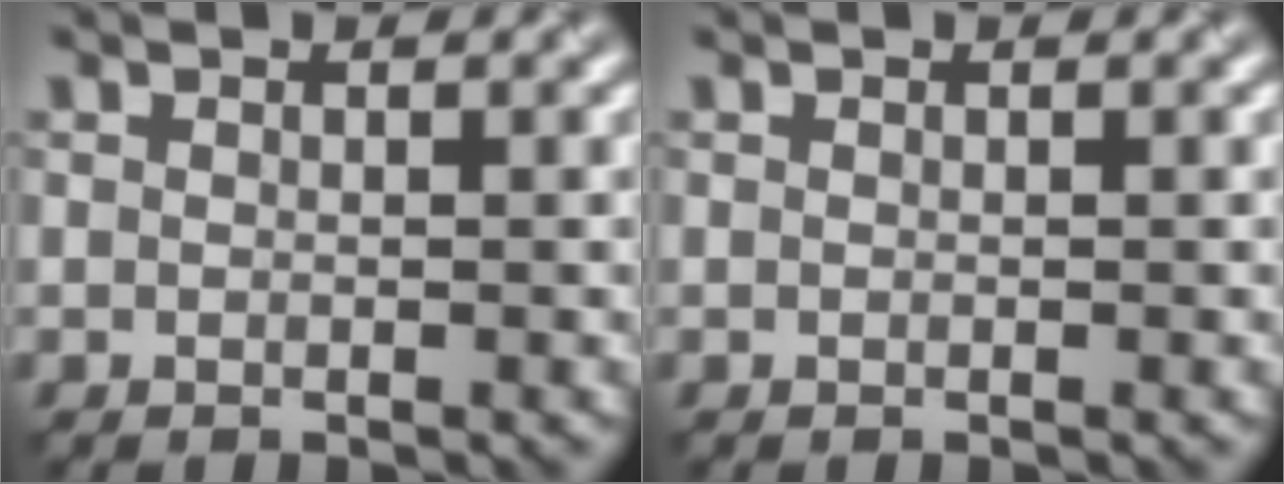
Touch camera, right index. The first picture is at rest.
{"total": 0.0}